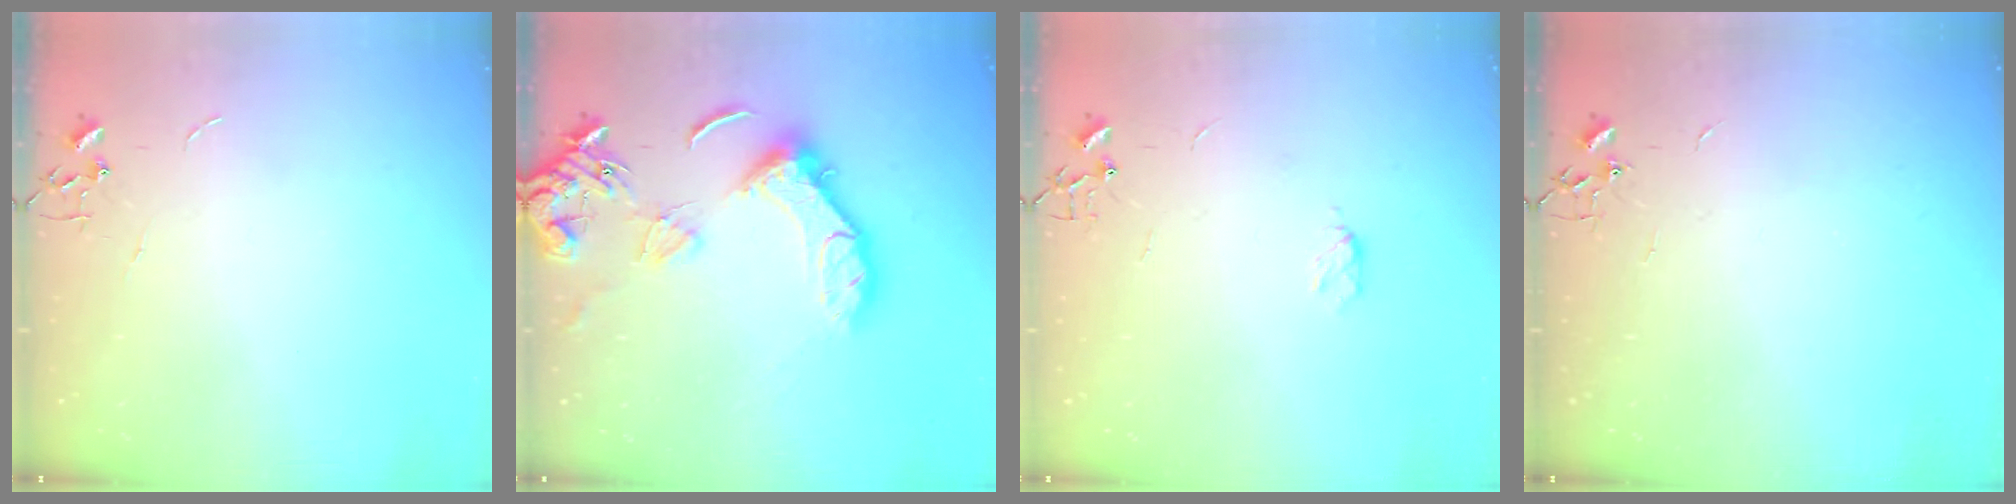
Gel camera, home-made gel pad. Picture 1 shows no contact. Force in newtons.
{"total": 15.8, "press": 15.7, "slide": 1.7}
{"total": 3.3, "press": 3.3, "slide": 0.5}
{"total": 2.3, "press": 2.3, "slide": 0.4}